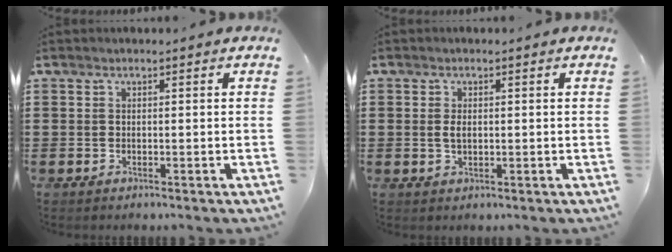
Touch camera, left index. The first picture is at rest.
{"total": 1.8, "force": [0.1, 0.9, 1.6], "torque": [-0.034, 0.004, 0.000]}